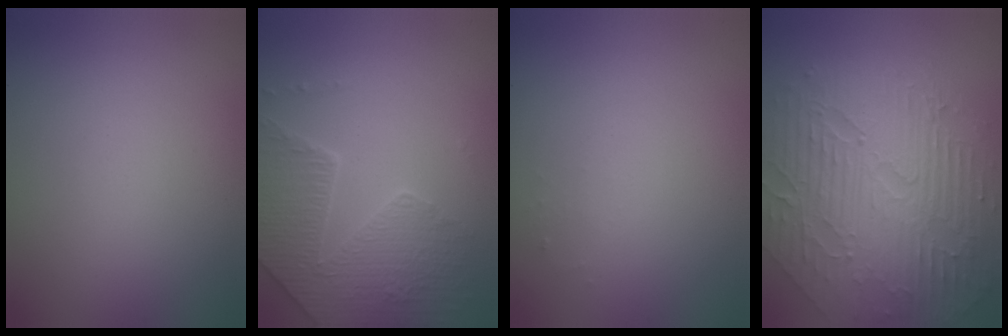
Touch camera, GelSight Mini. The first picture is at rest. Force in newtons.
{"total": 3.4, "press": 3.3, "slide": 1.0}
{"total": 0.5, "press": 0.5, "slide": 0.2}
{"total": 9.5, "press": 6.3, "slide": 7.1}